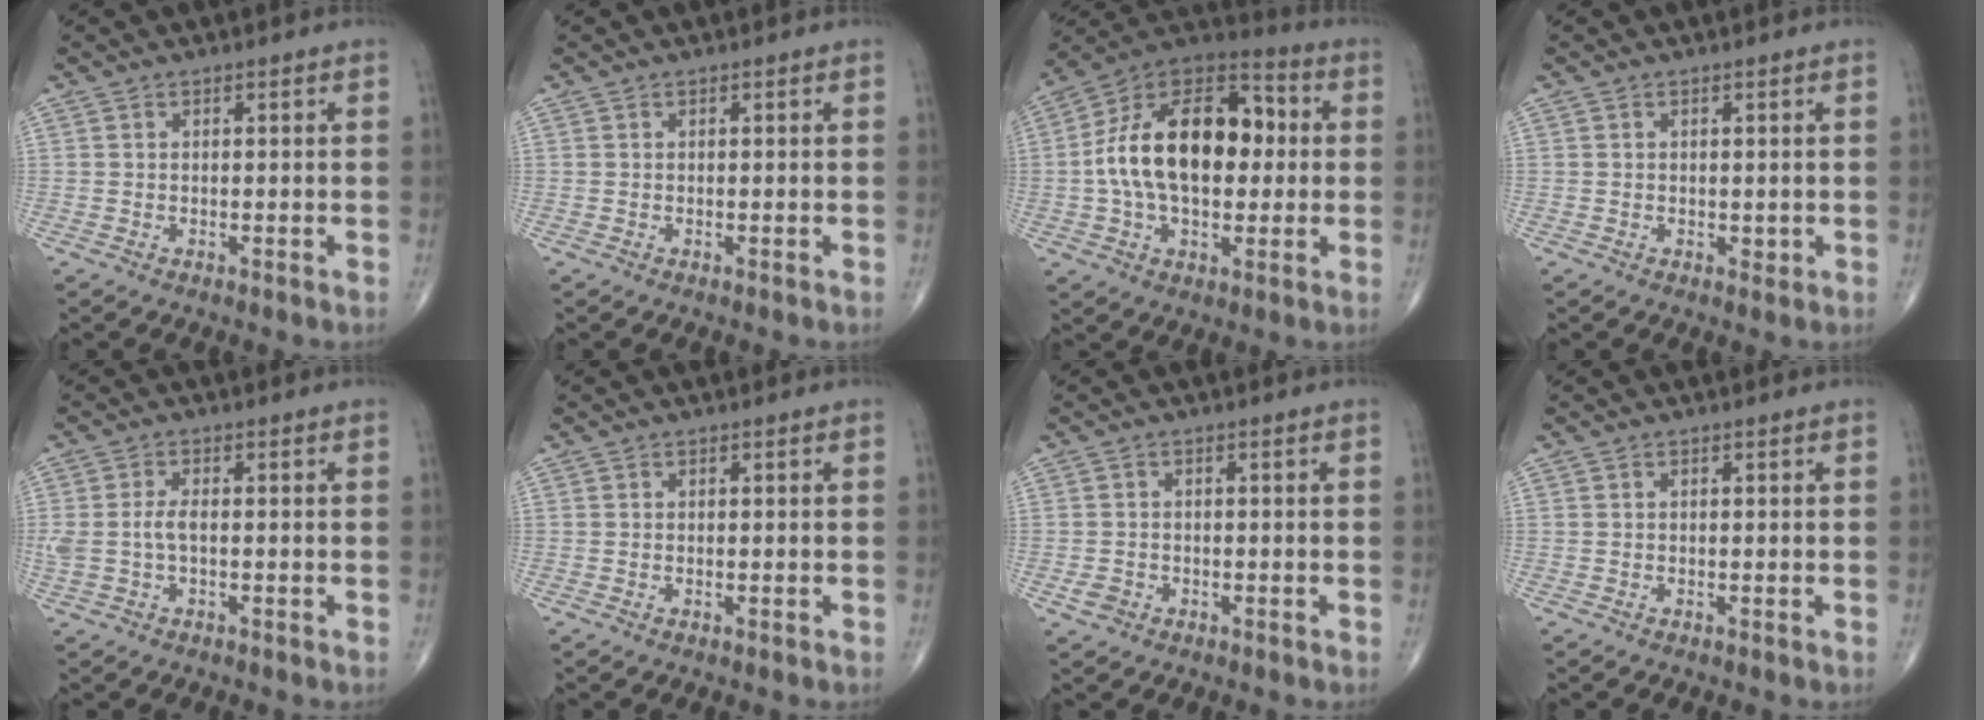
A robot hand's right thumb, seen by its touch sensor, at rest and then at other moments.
{"total": 0.0}
{"total": 22.7, "force": [1.0, 13.4, 18.3], "torque": [-0.293, 0.032, 0.011]}
{"total": 0.9, "force": [0.1, 0.7, 0.6], "torque": [-0.005, -0.002, 0.002]}
{"total": 4.2, "force": [-0.2, 2.1, 3.6], "torque": [-0.093, 0.012, -0.001]}
{"total": 0.0}
{"total": 2.4, "force": [-1.0, 1.9, 1.0], "torque": [-0.016, 0.005, -0.014]}
{"total": 0.0}